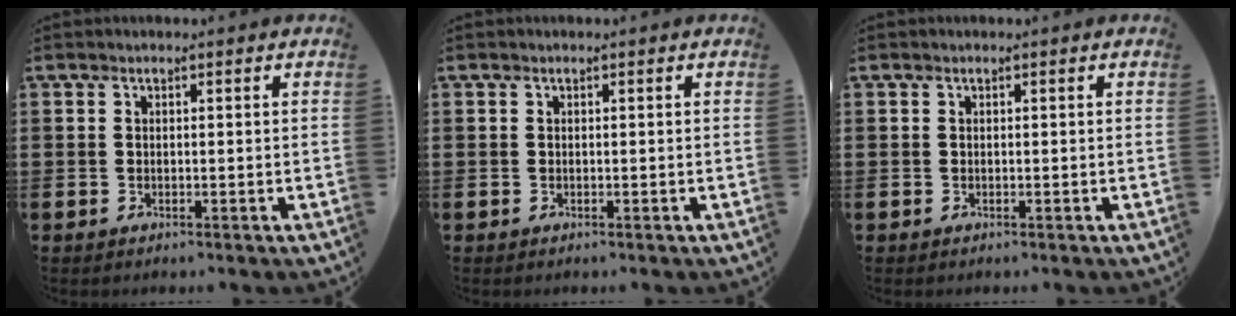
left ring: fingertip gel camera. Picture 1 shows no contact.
{"total": 0.0}
{"total": 0.0}